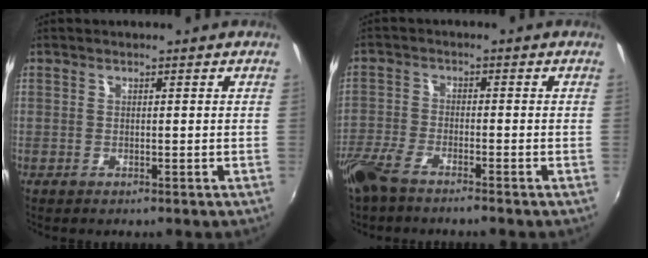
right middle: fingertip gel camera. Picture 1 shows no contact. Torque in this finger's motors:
{"motor_torque": [0.44, -0.43, 0.27, 0.21]}